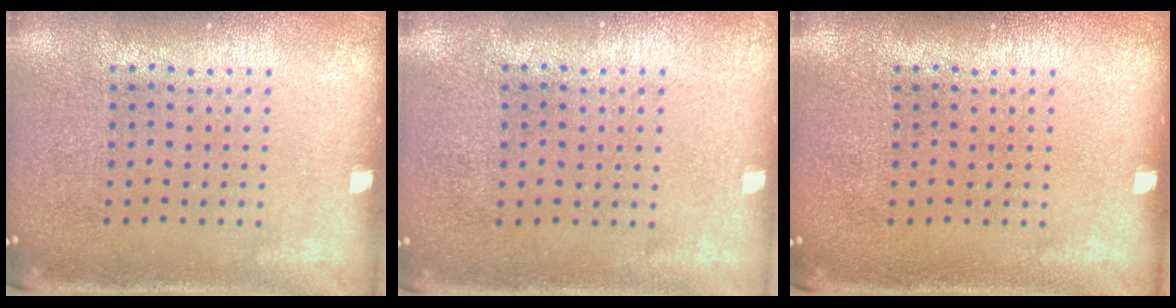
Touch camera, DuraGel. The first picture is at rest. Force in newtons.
{"total": 0.0}
{"total": 0.0}